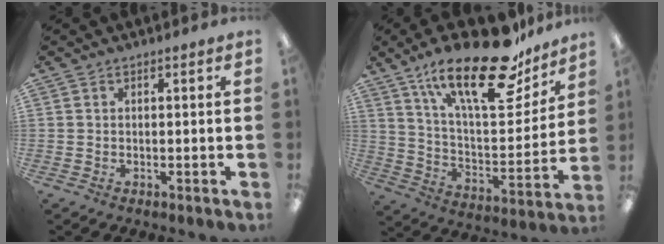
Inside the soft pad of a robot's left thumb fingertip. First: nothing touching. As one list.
[{"total": 26.1, "force": [17.5, 9.3, 16.9], "torque": [-0.256, -0.100, 0.292]}]